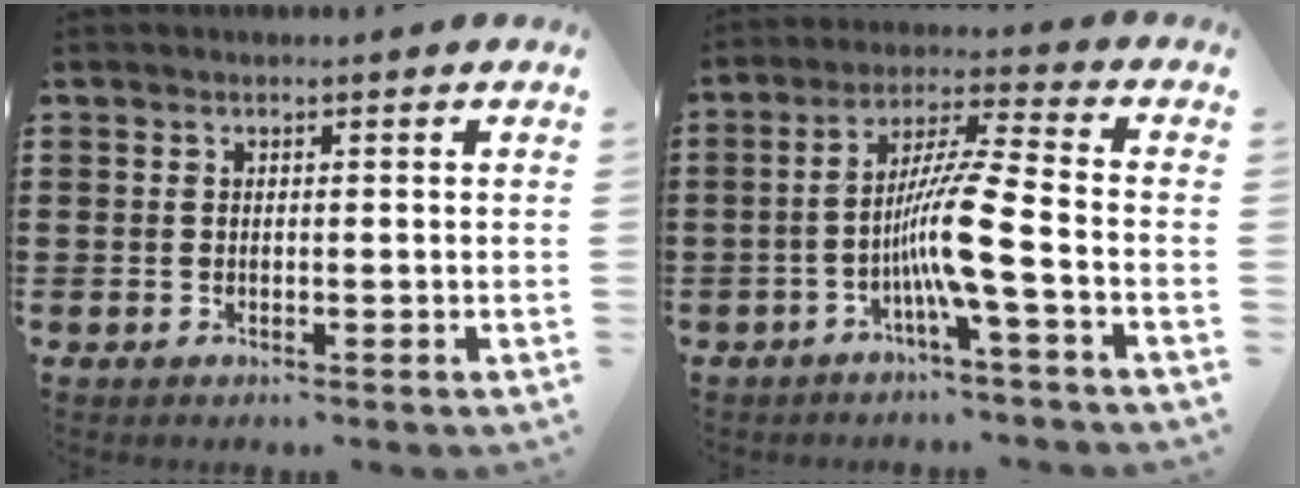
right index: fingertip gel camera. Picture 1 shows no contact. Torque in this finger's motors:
{"motor_torque": [2.14, 0.00, 0.41, 0.21]}